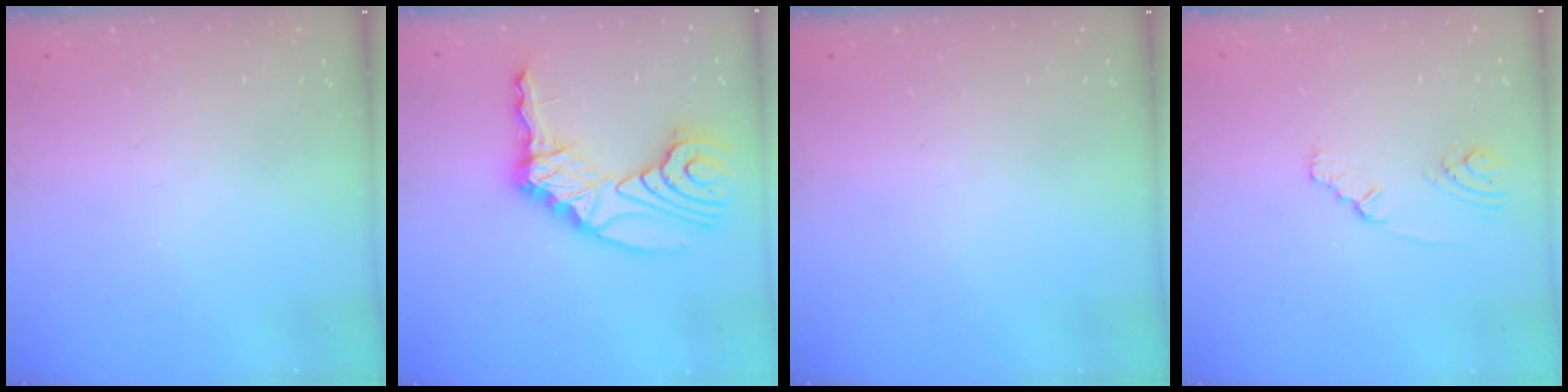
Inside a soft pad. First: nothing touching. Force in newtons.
{"total": 18.5, "press": 18.2, "slide": 3.2}
{"total": 0.0}
{"total": 2.3, "press": 2.3, "slide": 0.4}